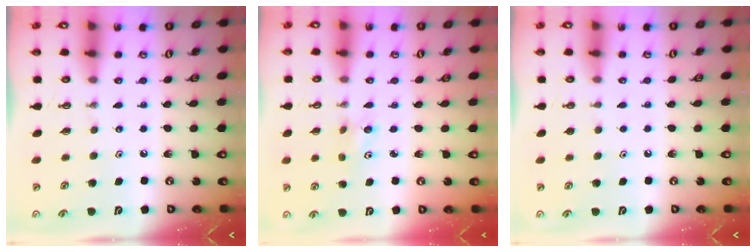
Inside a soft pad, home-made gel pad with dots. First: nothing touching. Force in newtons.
{"total": 6.9, "press": 4.9, "slide": 4.8}
{"total": 0.0}